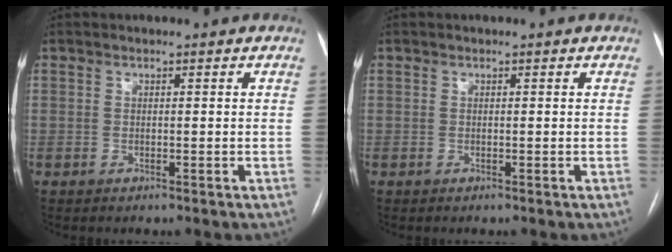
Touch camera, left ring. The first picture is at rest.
{"total": 0.0}